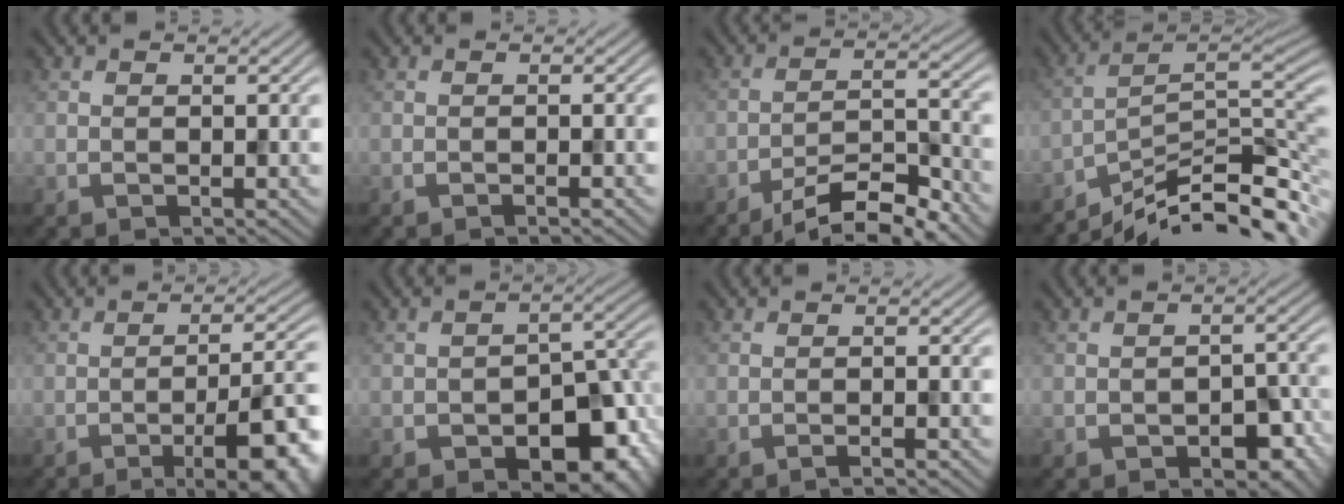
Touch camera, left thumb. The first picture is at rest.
{"total": 0.8, "force": [-0.5, 0.0, 0.6], "torque": [-0.009, 0.001, -0.013]}
{"total": 9.5, "force": [-7.4, 1.9, 5.6], "torque": [-0.100, 0.006, -0.128]}
{"total": 12.6, "force": [-9.5, 2.5, 7.8], "torque": [-0.125, 0.008, -0.165]}
{"total": 12.2, "force": [-6.0, 3.2, 10.1], "torque": [-0.123, 0.013, -0.084]}
{"total": 11.0, "force": [-4.8, 6.3, 7.6], "torque": [-0.096, -0.021, -0.068]}
{"total": 1.7, "force": [-1.1, 0.1, 1.2], "torque": [-0.014, 0.005, -0.028]}
{"total": 5.1, "force": [-2.5, 2.8, 3.4], "torque": [-0.042, -0.004, -0.032]}